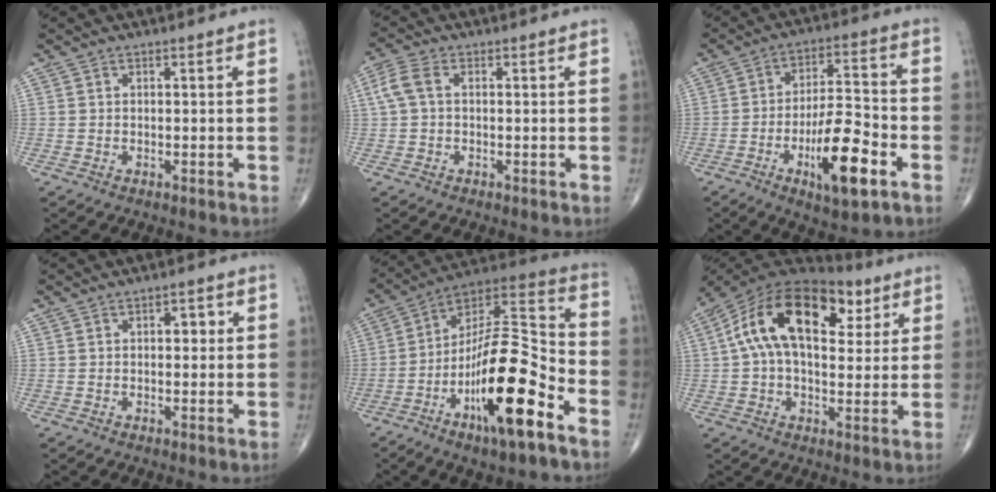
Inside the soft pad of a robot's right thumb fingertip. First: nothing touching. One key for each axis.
{"total": 4.3, "fx": 0.6, "fy": 2.6, "fz": 3.4, "tx": -0.092, "ty": 0.013, "tz": 0.007}
{"total": 14.5, "fx": -6.0, "fy": 4.4, "fz": 12.5, "tx": -0.205, "ty": 0.031, "tz": -0.098}
{"total": 2.5, "fx": 0.4, "fy": 1.5, "fz": 1.9, "tx": -0.017, "ty": 0.008, "tz": 0.002}
{"total": 22.5, "fx": -9.9, "fy": 6.1, "fz": 19.3, "tx": -0.352, "ty": 0.062, "tz": -0.169}
{"total": 21.6, "fx": 6.7, "fy": 12.1, "fz": 16.6, "tx": -0.278, "ty": 0.026, "tz": 0.100}